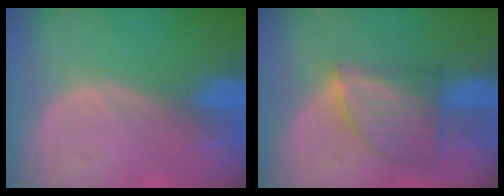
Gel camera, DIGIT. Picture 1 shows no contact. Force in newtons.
{"total": 7.2, "press": 6.6, "slide": 2.8}